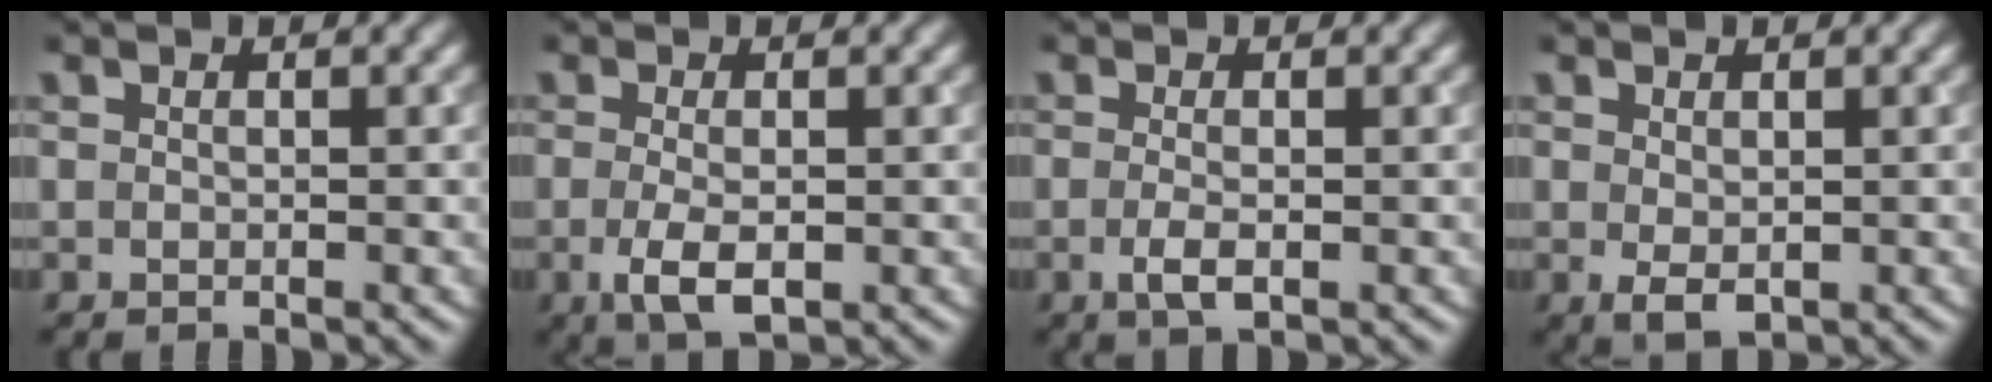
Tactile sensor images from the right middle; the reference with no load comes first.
{"total": 3.4, "force": [-0.9, 1.3, 3.0], "torque": [-0.066, -0.011, -0.016]}
{"total": 2.1, "force": [-0.5, 0.7, 1.9], "torque": [-0.040, -0.006, -0.011]}
{"total": 1.8, "force": [-0.1, 1.0, 1.5], "torque": [-0.029, -0.005, 0.003]}